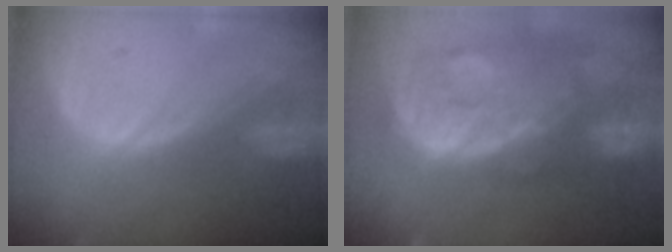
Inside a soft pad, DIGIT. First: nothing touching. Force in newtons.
{"total": 13.8, "press": 11.3, "slide": 8.0}